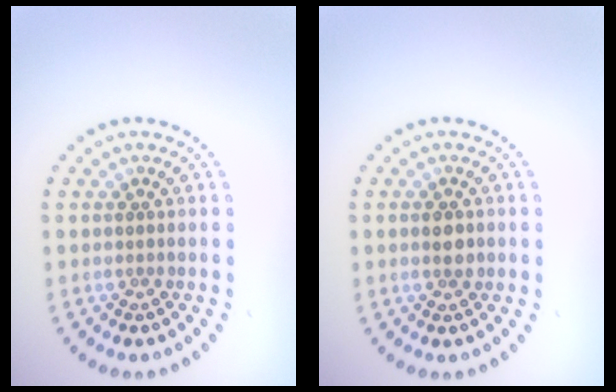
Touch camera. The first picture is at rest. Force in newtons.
{"total": 1.5, "press": 1.5, "slide": 0.2}